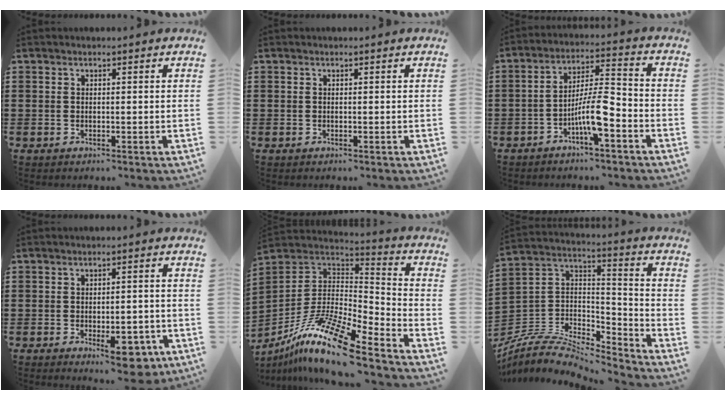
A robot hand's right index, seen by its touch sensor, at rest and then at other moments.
{"total": 0.0}
{"total": 8.3, "force": [-4.0, 1.9, 7.0], "torque": [-0.137, 0.004, -0.075]}
{"total": 6.4, "force": [-3.2, 2.3, 5.0], "torque": [-0.068, 0.000, -0.050]}
{"total": 15.4, "force": [-11.0, 2.8, 10.4], "torque": [-0.210, 0.019, -0.209]}
{"total": 7.7, "force": [-6.5, 3.0, 2.7], "torque": [-0.067, 0.007, -0.130]}